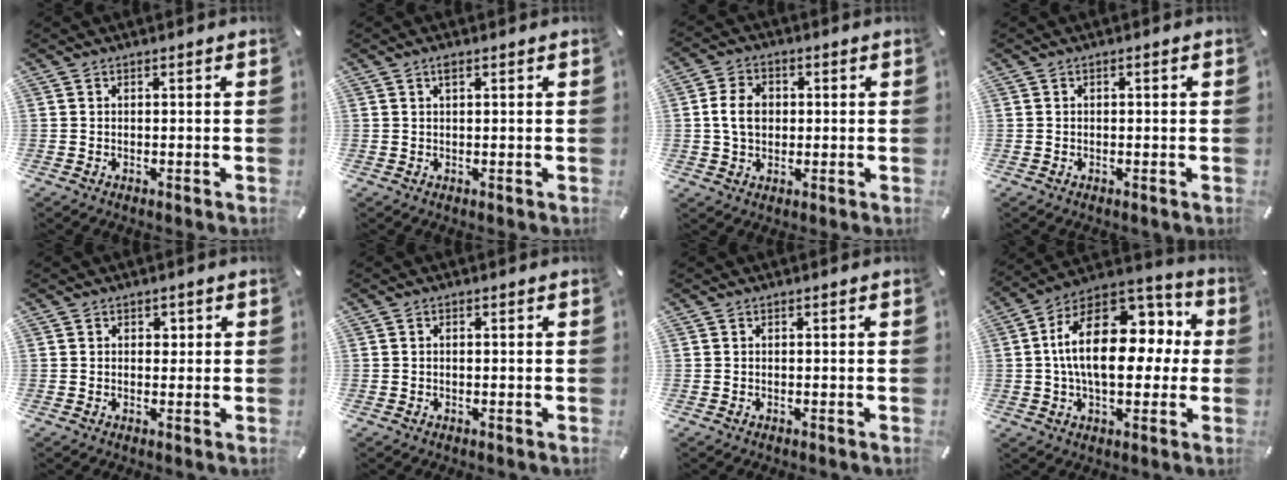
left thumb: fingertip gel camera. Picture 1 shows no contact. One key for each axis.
{"total": 1.2, "fx": 0.6, "fy": 0.3, "fz": 1.0, "tx": -0.022, "ty": 0.002, "tz": 0.010}
{"total": 7.3, "fx": 0.4, "fy": 5.8, "fz": 4.4, "tx": -0.086, "ty": 0.004, "tz": 0.002}
{"total": 0.5, "fx": -0.1, "fy": 0.2, "fz": 0.4, "tx": -0.008, "ty": -0.001, "tz": -0.003}
{"total": 1.5, "fx": 0.4, "fy": 1.3, "fz": 0.6, "tx": 0.002, "ty": -0.001, "tz": 0.001}
{"total": 0.6, "fx": -0.1, "fy": 0.4, "fz": 0.4, "tx": -0.010, "ty": 0.000, "tz": -0.002}
{"total": 0.0}
{"total": 21.6, "fx": 2.8, "fy": 13.1, "fz": 16.9, "tx": -0.291, "ty": -0.001, "tz": 0.049}